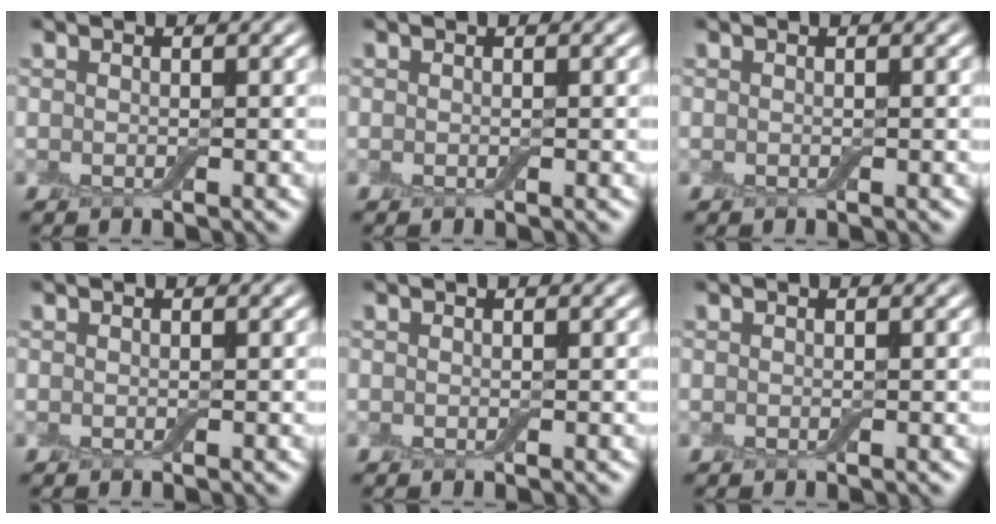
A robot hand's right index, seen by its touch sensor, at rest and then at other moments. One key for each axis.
{"total": 0.0}
{"total": 0.0}
{"total": 0.0}
{"total": 0.0}
{"total": 0.0}